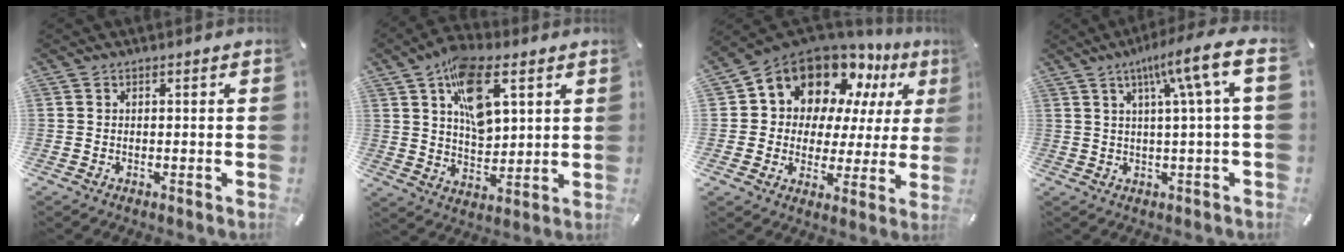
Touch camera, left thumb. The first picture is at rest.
{"total": 13.5, "force": [5.9, 7.6, 9.4], "torque": [-0.144, -0.012, 0.106]}
{"total": 14.1, "force": [10.3, 8.8, 3.9], "torque": [-0.089, -0.083, 0.191]}
{"total": 11.7, "force": [3.7, 0.8, 11.0], "torque": [-0.175, -0.019, 0.055]}